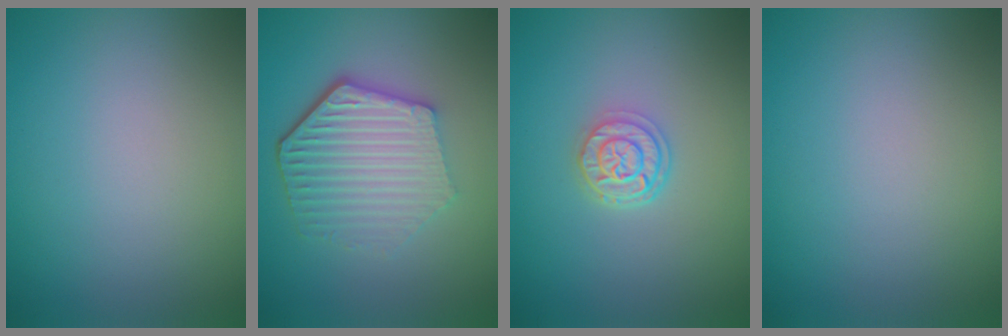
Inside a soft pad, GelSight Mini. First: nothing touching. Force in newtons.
{"total": 5.8, "press": 4.4, "slide": 3.7}
{"total": 2.7, "press": 2.2, "slide": 1.6}
{"total": 0.0}